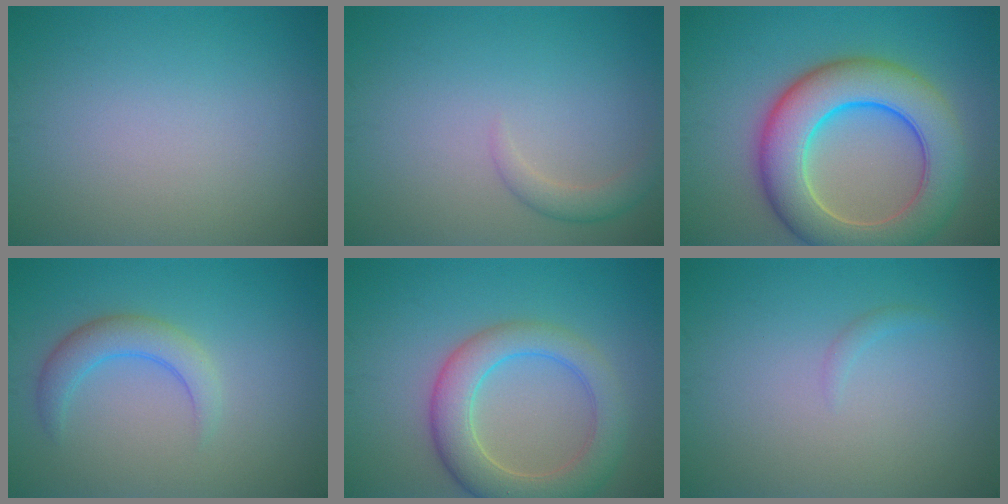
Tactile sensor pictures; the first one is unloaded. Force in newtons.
{"total": 1.7, "press": 1.7, "slide": 0.1}
{"total": 10.3, "press": 10.3, "slide": 0.5}
{"total": 3.0, "press": 2.9, "slide": 0.2}
{"total": 6.1, "press": 6.1, "slide": 0.5}
{"total": 0.6, "press": 0.6, "slide": 0.1}